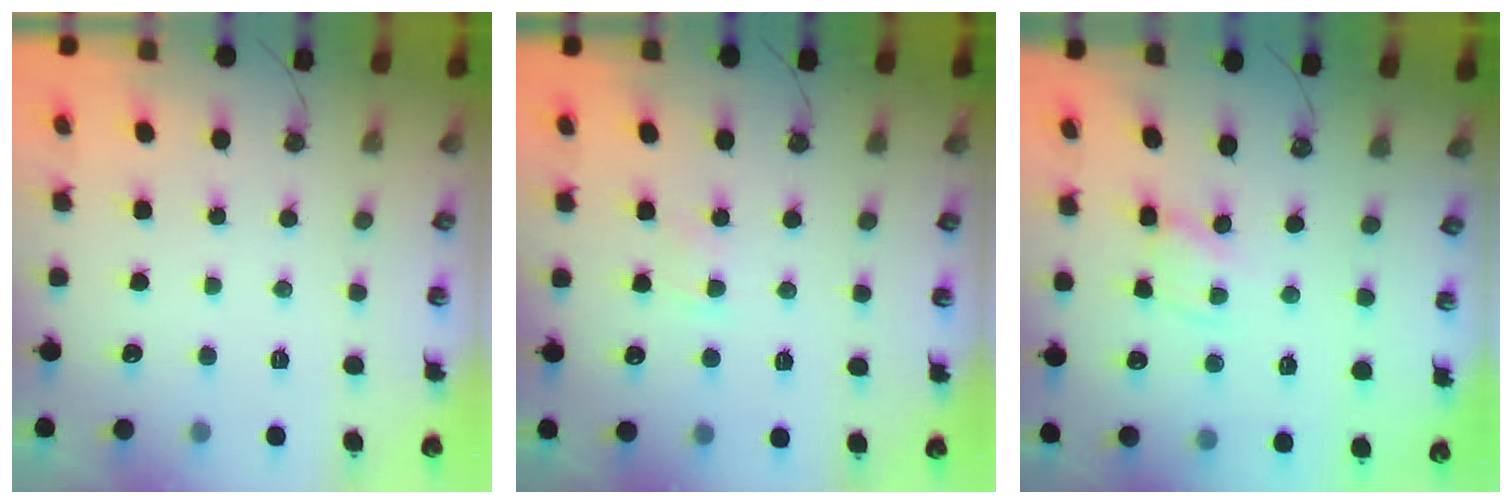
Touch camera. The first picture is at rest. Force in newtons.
{"total": 3.1, "press": 3.1, "slide": 0.5}
{"total": 1.2, "press": 1.2, "slide": 0.2}